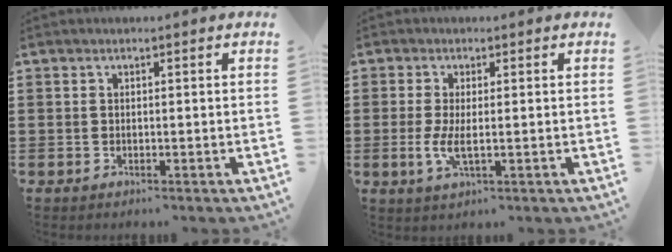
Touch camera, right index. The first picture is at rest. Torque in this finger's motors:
{"motor_torque": [1.35, 0.79, 0.13, 0.06]}